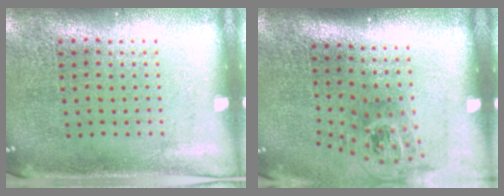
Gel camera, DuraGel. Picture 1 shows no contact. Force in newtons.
{"total": 1.8, "press": 1.3, "slide": 1.2}